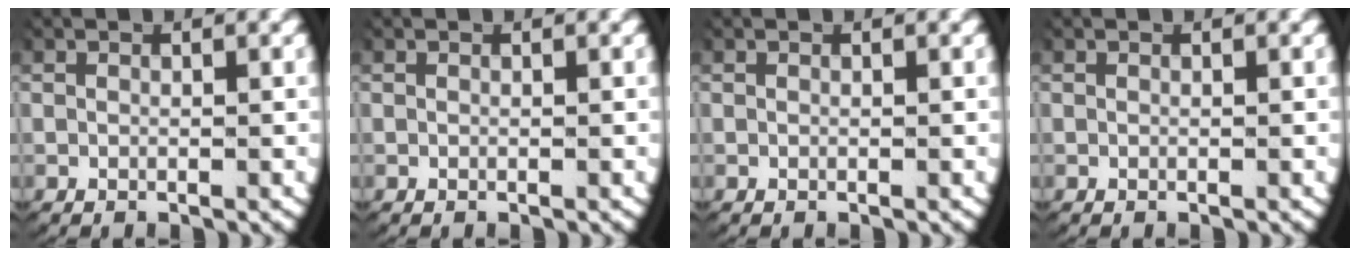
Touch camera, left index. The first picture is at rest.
{"total": 0.0}
{"total": 0.0}
{"total": 0.0}